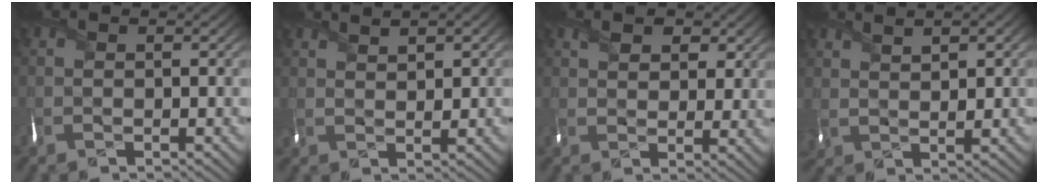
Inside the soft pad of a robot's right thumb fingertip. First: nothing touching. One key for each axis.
{"total": 3.0, "fx": 2.0, "fy": 1.0, "fz": 1.9, "tx": -0.037, "ty": -0.001, "tz": 0.046}
{"total": 4.2, "fx": 2.3, "fy": 2.6, "fz": 2.4, "tx": -0.047, "ty": -0.008, "tz": 0.043}
{"total": 4.3, "fx": 2.4, "fy": 1.8, "fz": 3.1, "tx": -0.066, "ty": 0.002, "tz": 0.055}